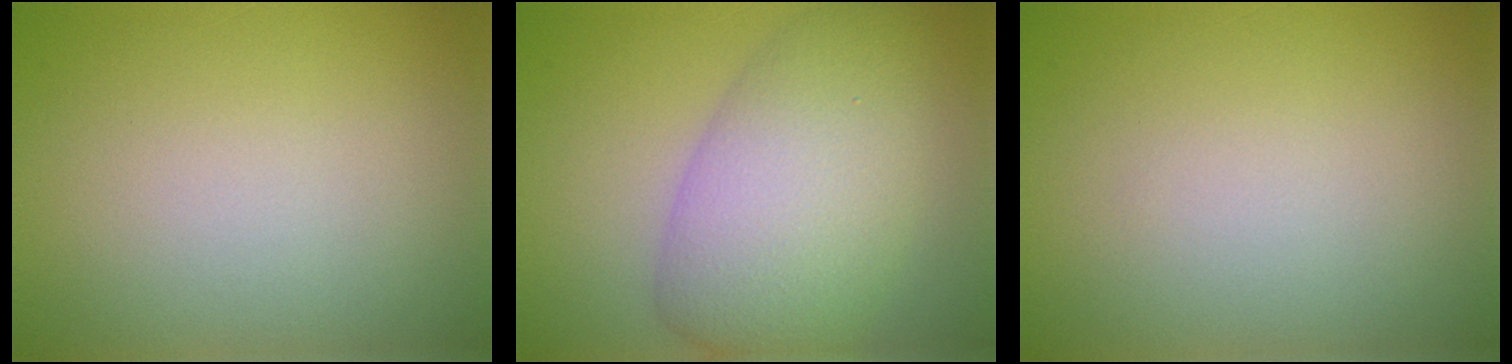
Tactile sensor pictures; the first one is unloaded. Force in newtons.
{"total": 7.8, "press": 7.7, "slide": 0.6}
{"total": 0.0}